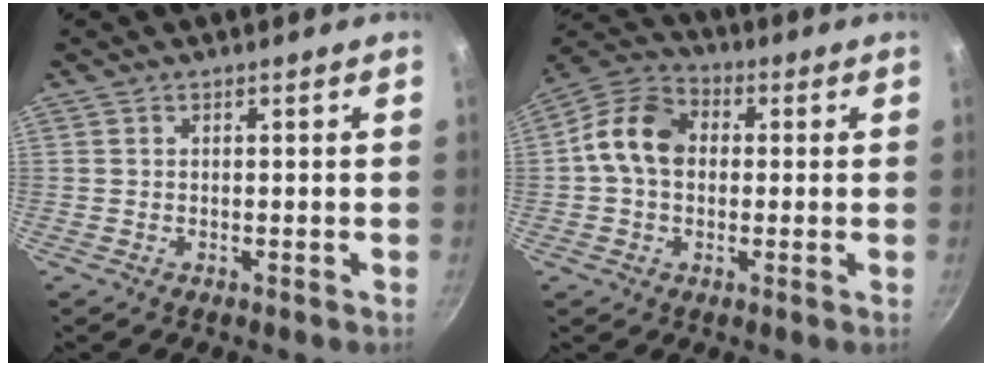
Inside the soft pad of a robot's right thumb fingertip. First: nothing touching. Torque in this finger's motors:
{"motor_torque": [1.20, 3.61, 1.28, -0.55, 0.40]}